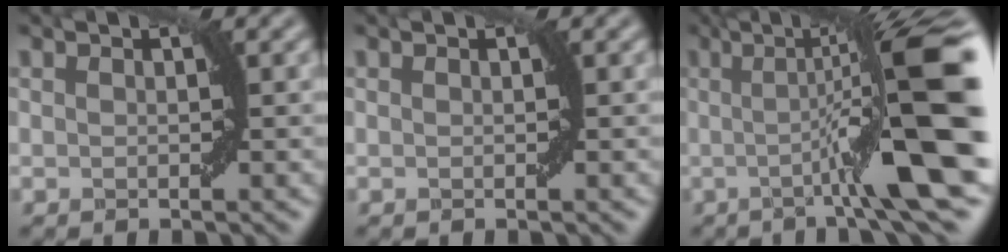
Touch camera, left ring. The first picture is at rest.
{"total": 0.0}
{"total": 9.7, "force": [-2.7, 1.7, 9.2], "torque": [-0.124, -0.001, -0.042]}